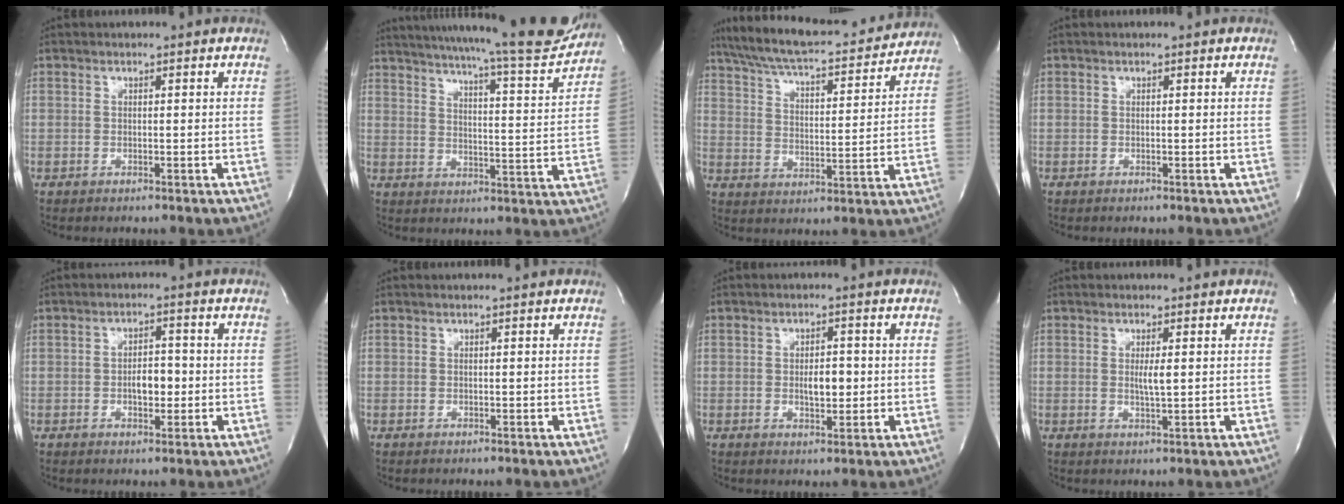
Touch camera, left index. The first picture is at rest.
{"total": 21.7, "force": [19.9, 0.8, 8.8], "torque": [-0.137, -0.055, 0.254]}
{"total": 20.0, "force": [17.8, 3.8, 8.3], "torque": [-0.139, 0.013, 0.256]}
{"total": 0.0}
{"total": 3.7, "force": [-1.0, 1.8, 3.0], "torque": [-0.046, 0.001, -0.015]}
{"total": 0.0}
{"total": 3.5, "force": [-0.5, 1.5, 3.1], "torque": [-0.050, -0.005, -0.005]}
{"total": 2.0, "force": [0.0, 0.1, 2.0], "torque": [-0.041, -0.007, 0.000]}